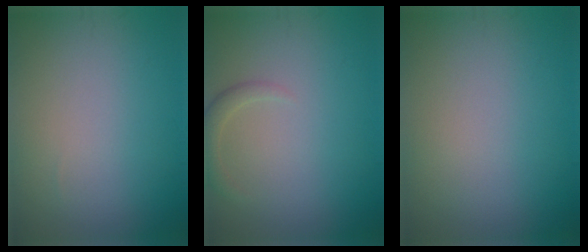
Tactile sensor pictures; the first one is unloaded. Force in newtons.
{"total": 1.4, "press": 1.4, "slide": 0.1}
{"total": 0.0}